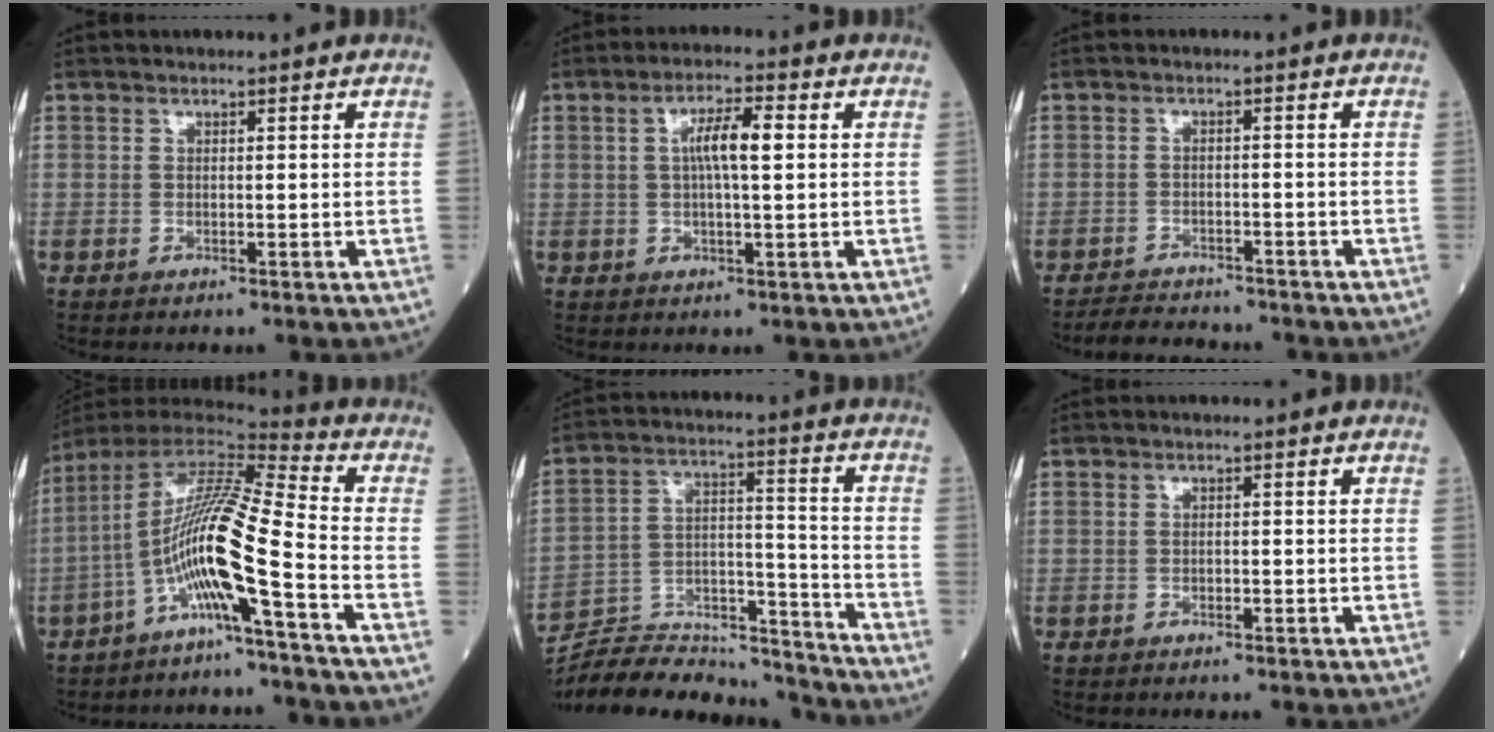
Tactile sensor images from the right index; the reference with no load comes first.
{"total": 5.6, "force": [1.0, 0.8, 5.5], "torque": [-0.099, 0.011, 0.016]}
{"total": 5.9, "force": [-5.7, 1.2, 1.3], "torque": [-0.021, -0.008, -0.089]}
{"total": 13.3, "force": [-5.1, -0.5, 12.2], "torque": [-0.234, 0.009, -0.104]}
{"total": 19.3, "force": [-18.7, 2.5, 4.0], "torque": [-0.086, 0.024, -0.297]}
{"total": 0.5, "force": [-0.3, 0.2, 0.3], "torque": [-0.006, 0.001, -0.006]}